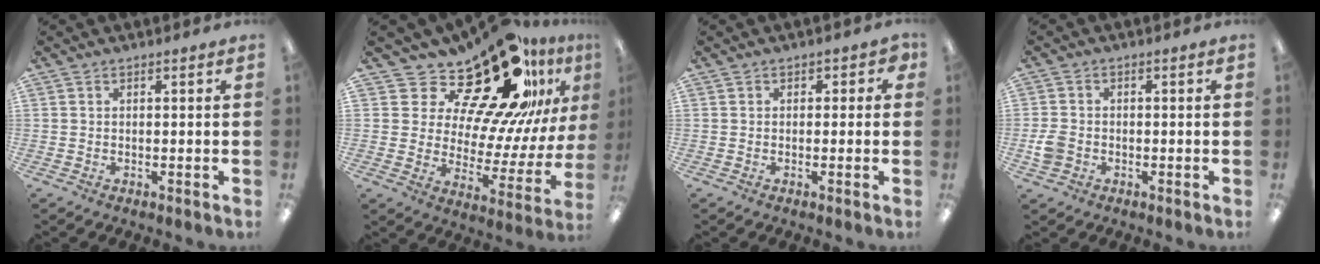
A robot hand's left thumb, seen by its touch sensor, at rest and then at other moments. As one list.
[{"total": 24.2, "force": [17.5, 9.3, 13.9], "torque": [-0.213, -0.135, 0.297]}, {"total": 1.9, "force": [0.3, 1.5, 1.1], "torque": [-0.012, 0.005, 0.001]}, {"total": 3.8, "force": [-1.0, 3.1, 1.9], "torque": [-0.031, 0.010, -0.018]}]